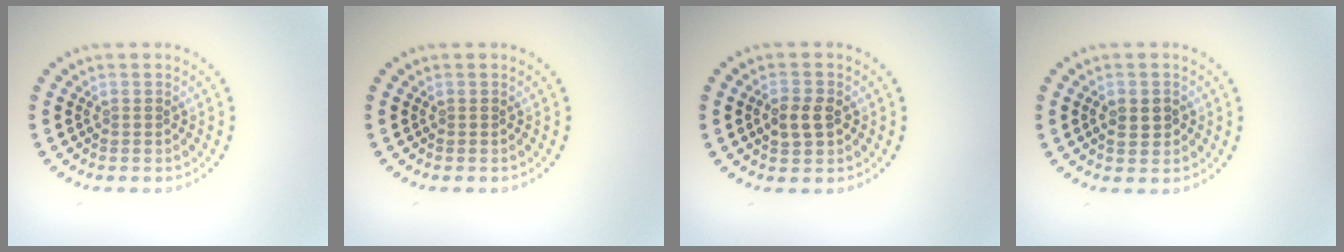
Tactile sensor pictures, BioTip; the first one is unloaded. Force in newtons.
{"total": 0.0}
{"total": 2.6, "press": 2.6, "slide": 0.0}
{"total": 2.2, "press": 2.2, "slide": 0.1}